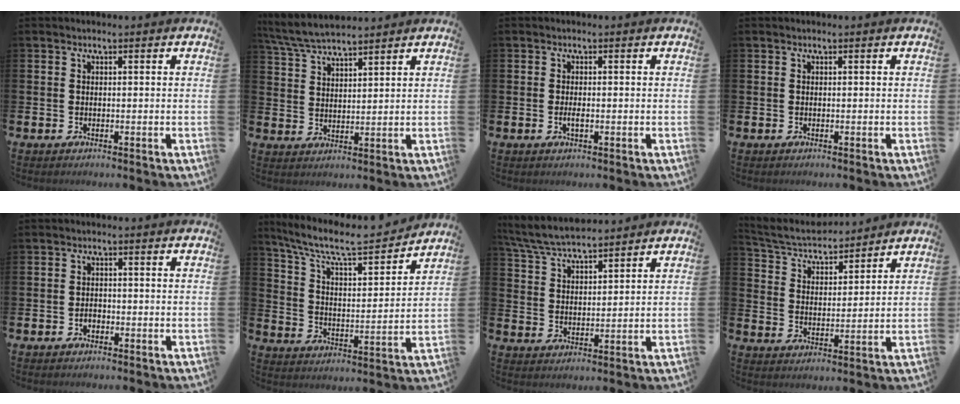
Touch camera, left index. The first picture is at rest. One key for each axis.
{"total": 5.6, "fx": 5.3, "fy": 0.8, "fz": 1.7, "tx": -0.056, "ty": -0.017, "tz": 0.098}
{"total": 1.2, "fx": -0.3, "fy": 0.4, "fz": 1.1, "tx": -0.028, "ty": 0.003, "tz": -0.004}
{"total": 0.0}
{"total": 1.3, "fx": -0.7, "fy": 0.9, "fz": 0.7, "tx": -0.014, "ty": 0.003, "tz": -0.014}
{"total": 9.4, "fx": 8.3, "fy": 2.0, "fz": 3.9, "tx": -0.104, "ty": -0.056, "tz": 0.140}
{"total": 6.2, "fx": 5.9, "fy": 0.9, "fz": 1.3, "tx": -0.055, "ty": -0.023, "tz": 0.109}
{"total": 4.9, "fx": 4.7, "fy": 1.1, "fz": 0.8, "tx": -0.045, "ty": -0.033, "tz": 0.080}